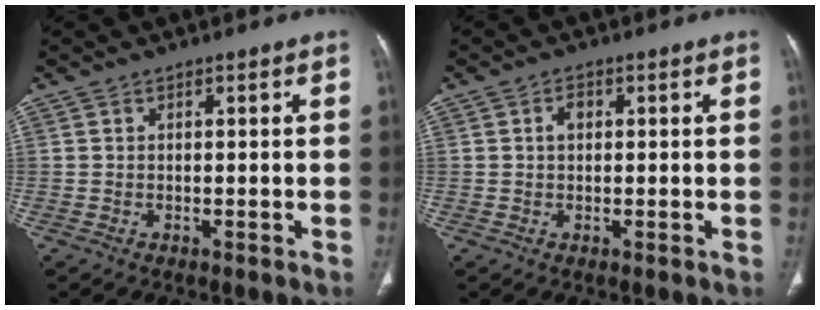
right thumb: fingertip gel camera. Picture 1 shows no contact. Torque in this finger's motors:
{"motor_torque": [0.29, 0.99, 0.30, -0.22, 0.01]}